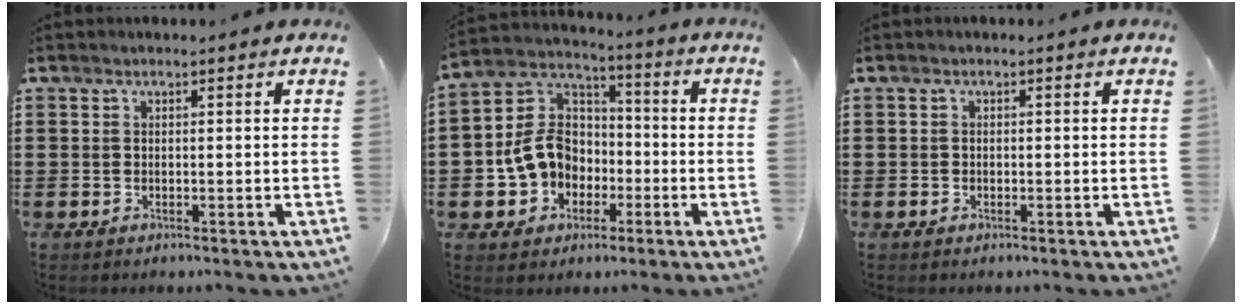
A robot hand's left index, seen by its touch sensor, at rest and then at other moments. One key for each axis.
{"total": 10.1, "fx": -2.5, "fy": 8.6, "fz": 4.5, "tx": -0.137, "ty": 0.014, "tz": -0.051}
{"total": 0.6, "fx": -0.3, "fy": 0.4, "fz": 0.2, "tx": -0.005, "ty": 0.001, "tz": -0.006}